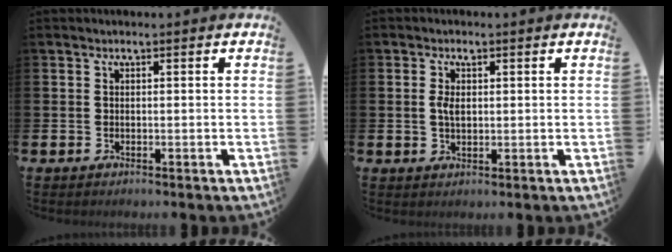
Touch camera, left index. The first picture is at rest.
{"total": 2.5, "force": [0.7, 1.4, 2.0], "torque": [-0.033, 0.002, 0.009]}